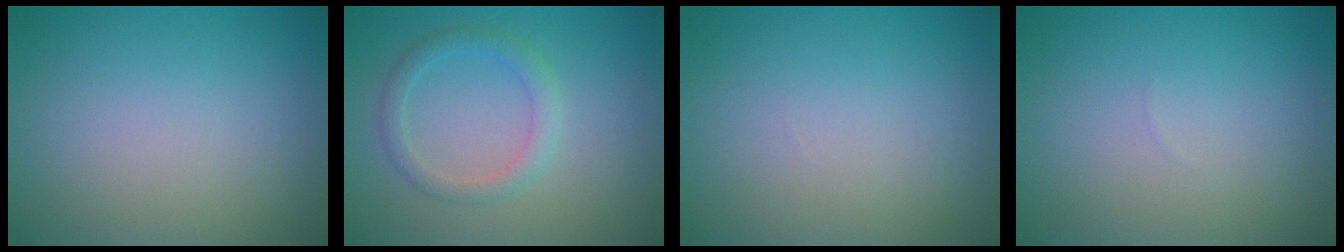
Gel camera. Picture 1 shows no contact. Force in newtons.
{"total": 2.1, "press": 2.1, "slide": 0.1}
{"total": 0.0}
{"total": 0.0}